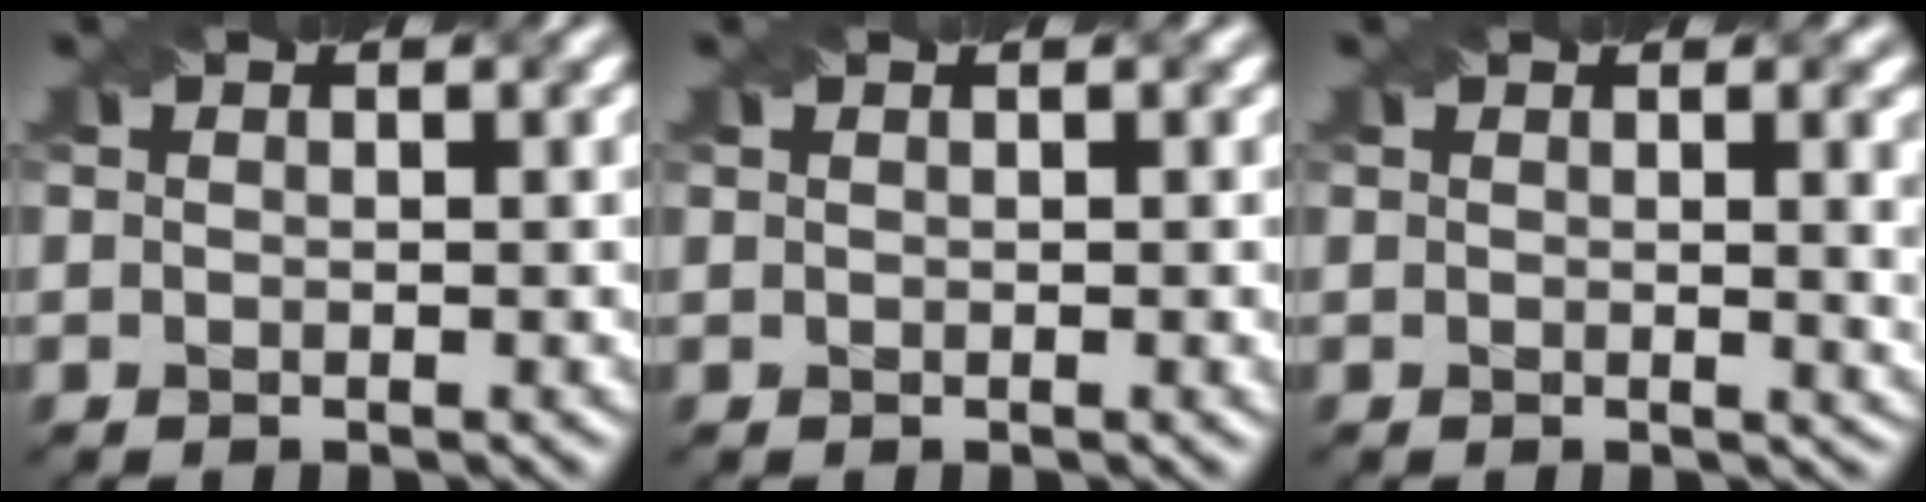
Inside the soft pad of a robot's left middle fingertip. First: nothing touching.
{"total": 1.6, "force": [0.6, 0.6, 1.3], "torque": [-0.009, 0.002, 0.009]}
{"total": 4.6, "force": [0.7, 1.9, 4.1], "torque": [-0.021, 0.003, 0.011]}